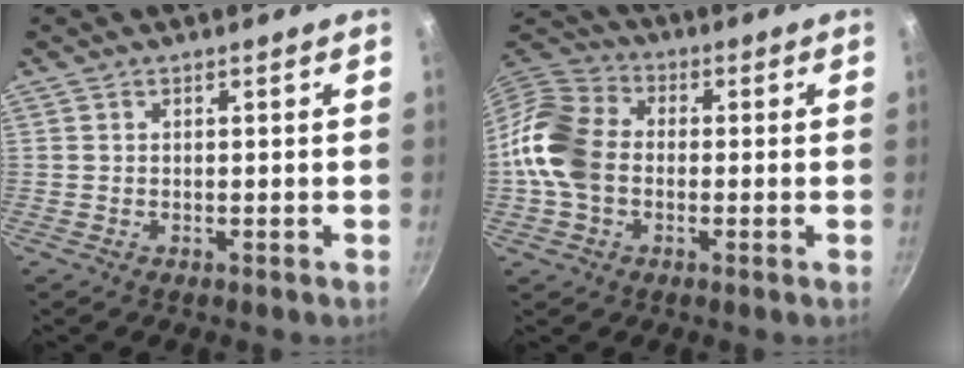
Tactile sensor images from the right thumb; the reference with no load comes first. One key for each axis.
{"total": 12.2, "fx": -1.1, "fy": 9.2, "fz": 8.0, "tx": -0.136, "ty": 0.024, "tz": -0.041}